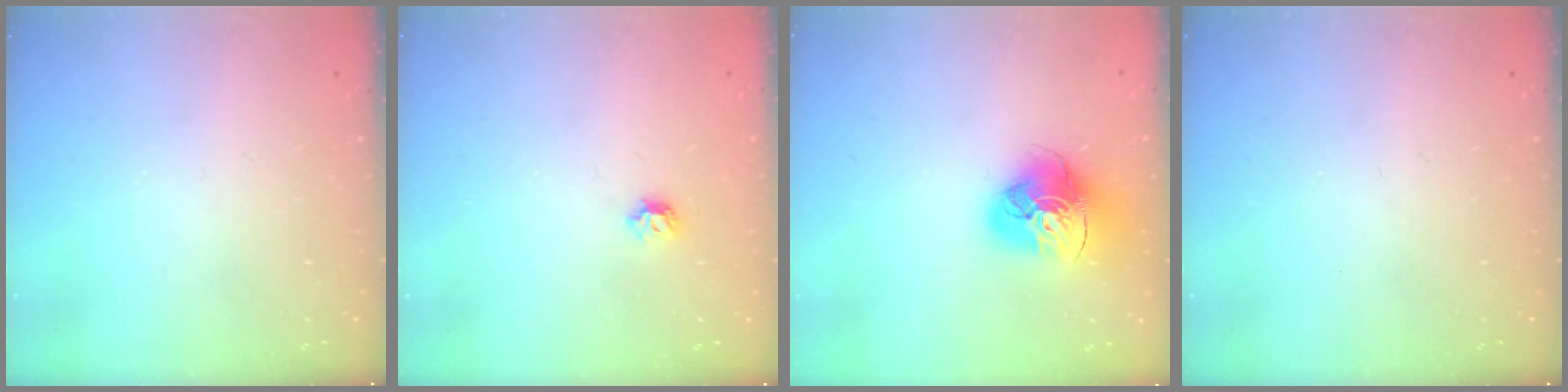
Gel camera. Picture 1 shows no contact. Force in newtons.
{"total": 5.9, "press": 5.8, "slide": 0.9}
{"total": 15.5, "press": 15.4, "slide": 1.7}
{"total": 0.0}